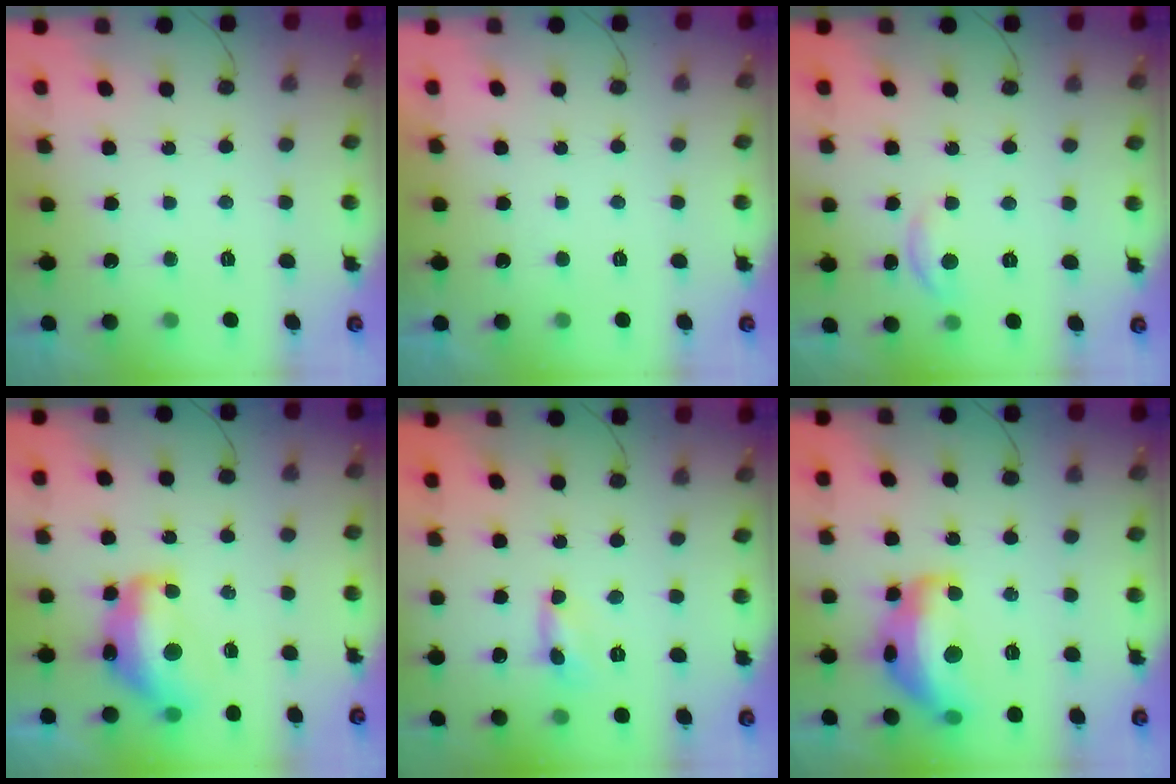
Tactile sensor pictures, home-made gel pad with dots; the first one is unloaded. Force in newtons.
{"total": 0.0}
{"total": 5.2, "press": 5.2, "slide": 0.4}
{"total": 14.4, "press": 14.3, "slide": 0.9}
{"total": 1.0, "press": 1.0, "slide": 0.1}
{"total": 16.0, "press": 16.0, "slide": 0.9}